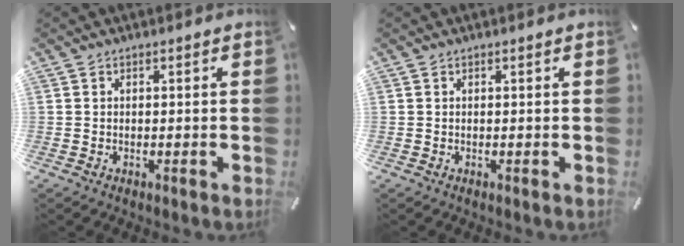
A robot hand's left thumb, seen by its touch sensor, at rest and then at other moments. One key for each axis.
{"total": 0.0}